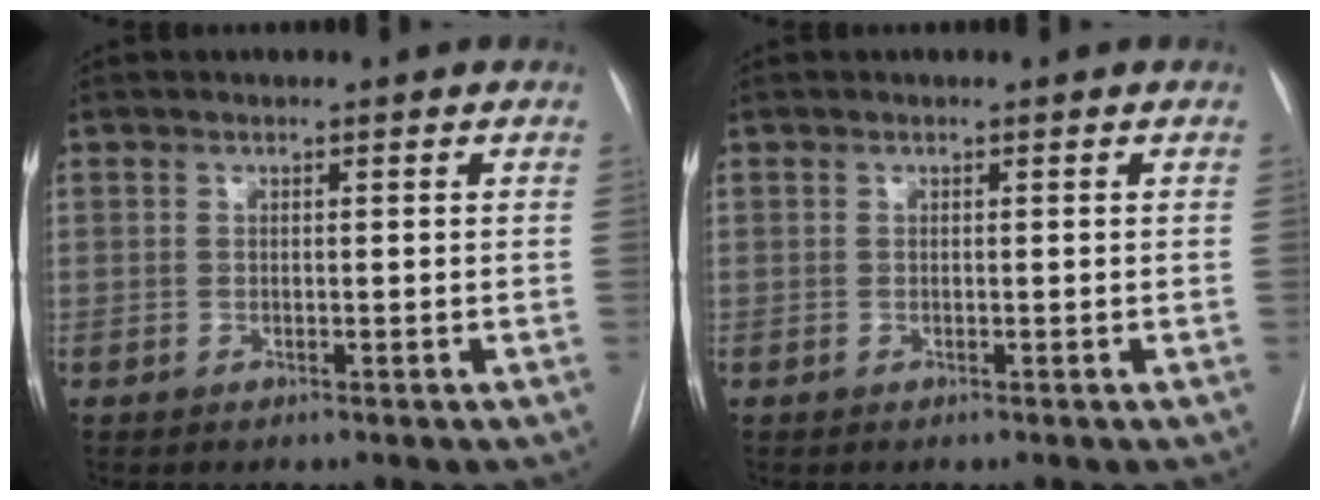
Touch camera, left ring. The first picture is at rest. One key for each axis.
{"total": 0.0}